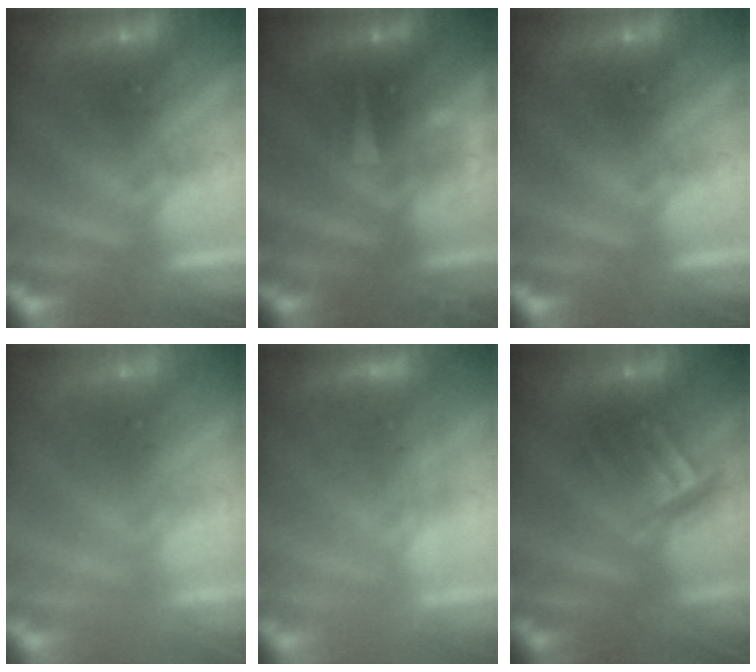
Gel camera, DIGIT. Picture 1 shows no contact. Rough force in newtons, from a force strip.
{"total": 3.2}
{"total": 0.0}
{"total": 2.9}
{"total": 2.6}
{"total": 3.4}